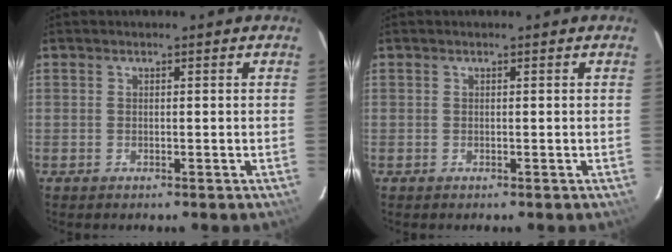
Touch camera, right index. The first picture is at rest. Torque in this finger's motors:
{"motor_torque": [0.00, 0.03, -0.01, 0.00]}